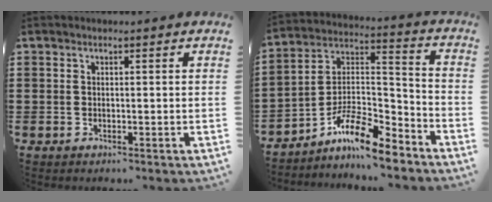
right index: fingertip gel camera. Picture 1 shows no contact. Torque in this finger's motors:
{"motor_torque": [0.02, 0.08, 0.03, -0.08]}